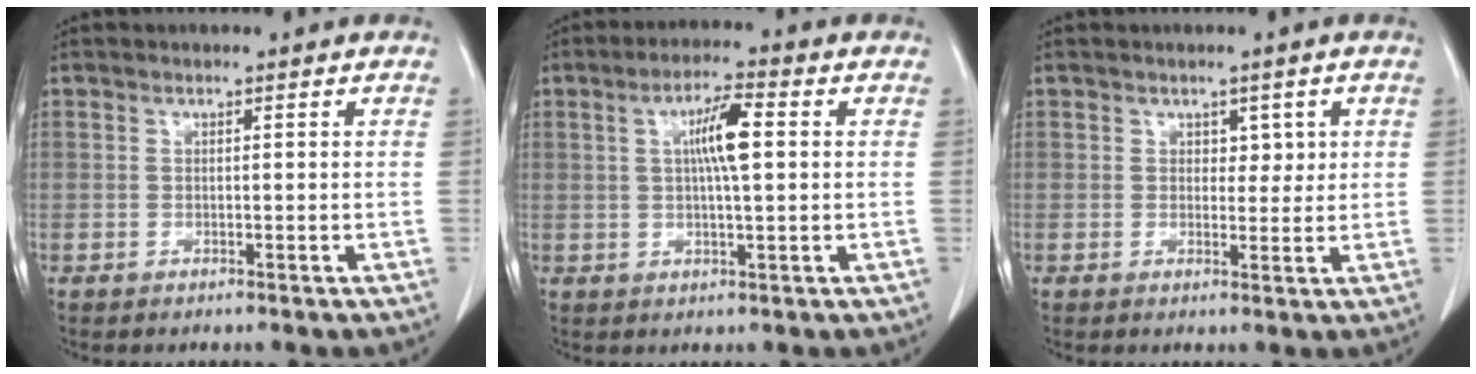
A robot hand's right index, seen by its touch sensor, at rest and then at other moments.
{"total": 6.5, "force": [1.2, 0.8, 6.3], "torque": [-0.112, 0.008, 0.020]}
{"total": 2.4, "force": [1.0, 1.6, 1.5], "torque": [-0.010, -0.002, 0.012]}